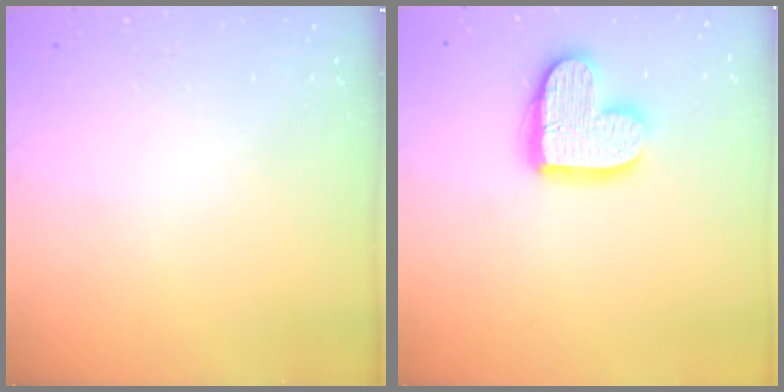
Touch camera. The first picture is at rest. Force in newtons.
{"total": 14.2, "press": 14.2, "slide": 1.1}